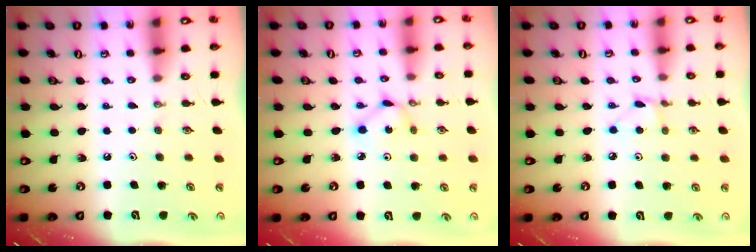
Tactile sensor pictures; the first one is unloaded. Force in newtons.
{"total": 2.3, "press": 2.3, "slide": 0.1}
{"total": 3.2, "press": 3.1, "slide": 0.4}